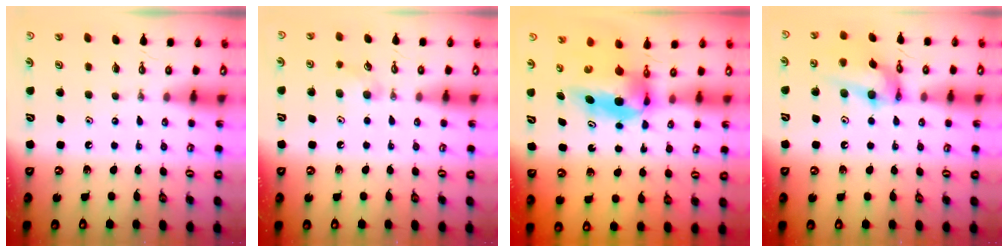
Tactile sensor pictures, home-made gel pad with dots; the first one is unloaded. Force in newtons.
{"total": 6.2, "press": 6.0, "slide": 1.4}
{"total": 8.0, "press": 7.4, "slide": 2.9}
{"total": 14.0, "press": 13.9, "slide": 0.8}